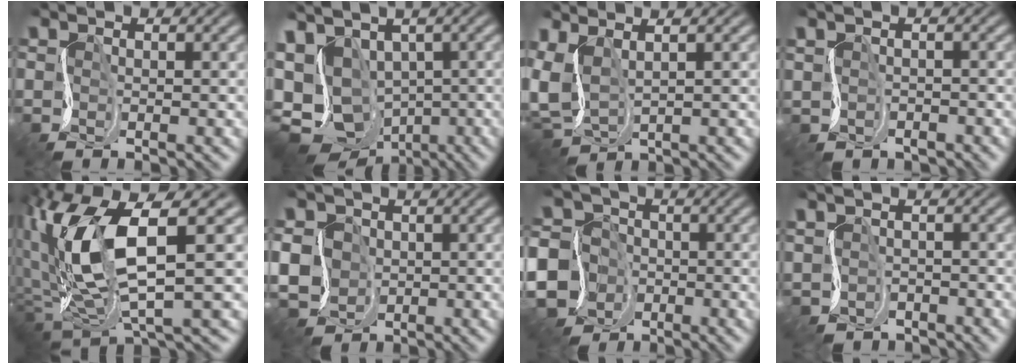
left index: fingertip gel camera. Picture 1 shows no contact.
{"total": 14.6, "force": [-1.4, 11.3, 9.0], "torque": [-0.205, -0.006, -0.005]}
{"total": 5.1, "force": [1.3, 2.2, 4.4], "torque": [-0.118, 0.012, 0.024]}
{"total": 1.9, "force": [-0.7, 1.3, 1.2], "torque": [-0.017, -0.009, -0.009]}
{"total": 10.8, "force": [1.8, 3.7, 10.0], "torque": [-0.197, 0.003, 0.032]}
{"total": 7.1, "force": [-1.3, 6.3, 3.0], "torque": [-0.073, -0.002, -0.058]}
{"total": 15.3, "force": [-6.2, 13.4, 4.1], "torque": [-0.116, -0.027, -0.146]}
{"total": 2.4, "force": [-1.4, 1.5, 1.4], "torque": [-0.025, -0.012, -0.026]}